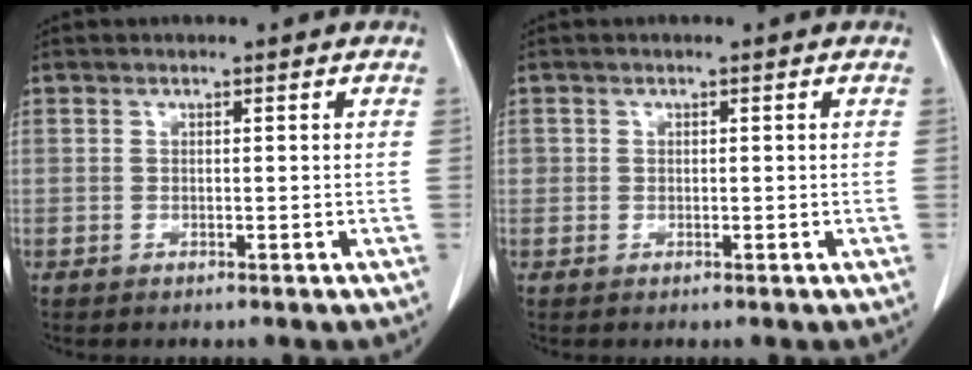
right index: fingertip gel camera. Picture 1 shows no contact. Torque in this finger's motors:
{"motor_torque": [-0.08, 0.05, 0.00, 0.01]}